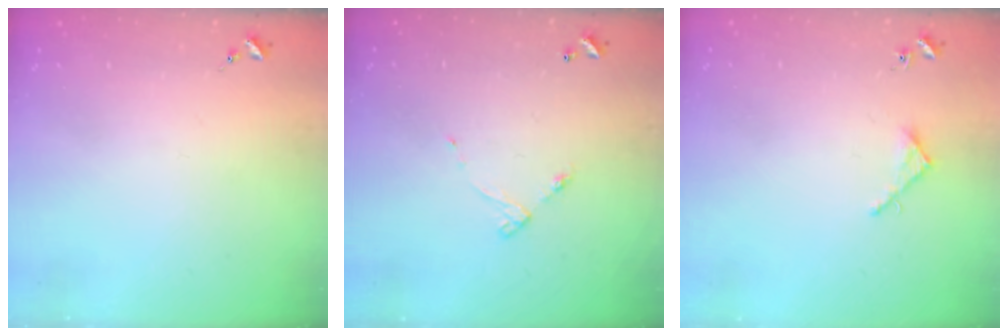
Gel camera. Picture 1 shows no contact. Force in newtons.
{"total": 4.2, "press": 4.2, "slide": 0.2}
{"total": 3.3, "press": 3.3, "slide": 0.3}